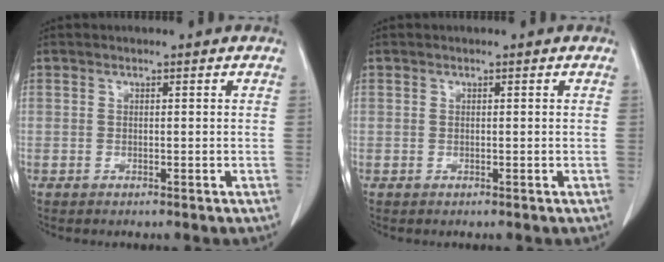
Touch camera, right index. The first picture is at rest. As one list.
[{"total": 0.0}]